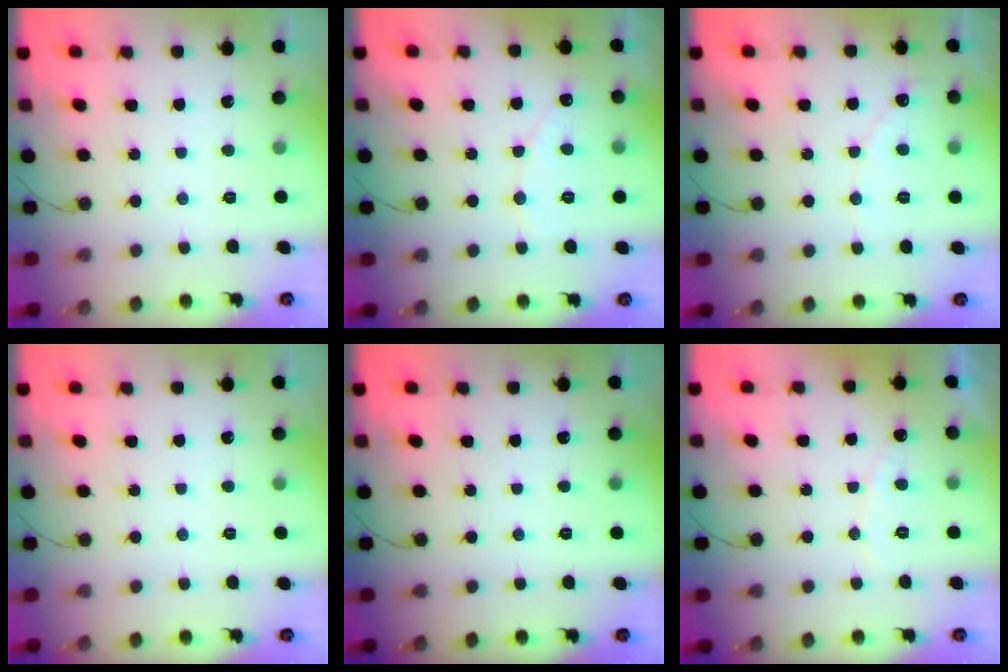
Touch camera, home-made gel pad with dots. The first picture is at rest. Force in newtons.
{"total": 5.2, "press": 5.2, "slide": 0.4}
{"total": 2.3, "press": 2.3, "slide": 0.1}
{"total": 0.0}
{"total": 0.0}
{"total": 4.4, "press": 4.4, "slide": 0.3}